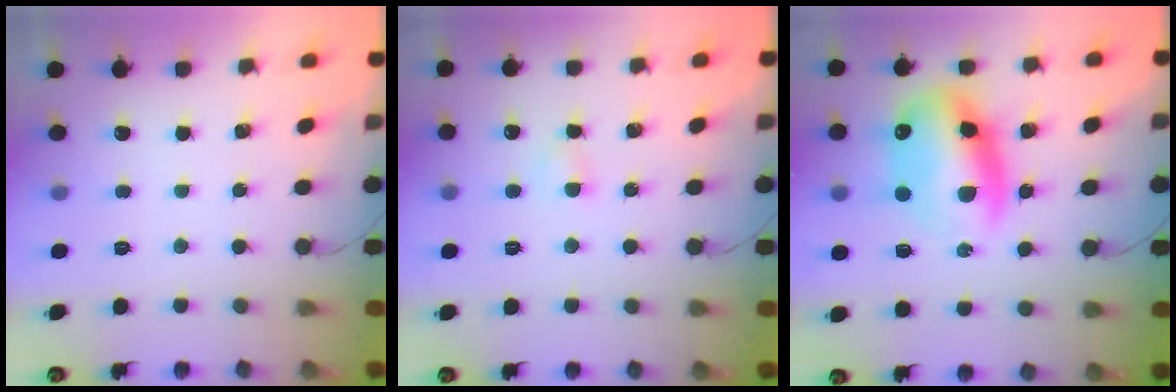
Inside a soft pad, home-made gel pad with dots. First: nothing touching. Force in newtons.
{"total": 2.4, "press": 2.3, "slide": 0.9}
{"total": 15.0, "press": 14.4, "slide": 3.9}